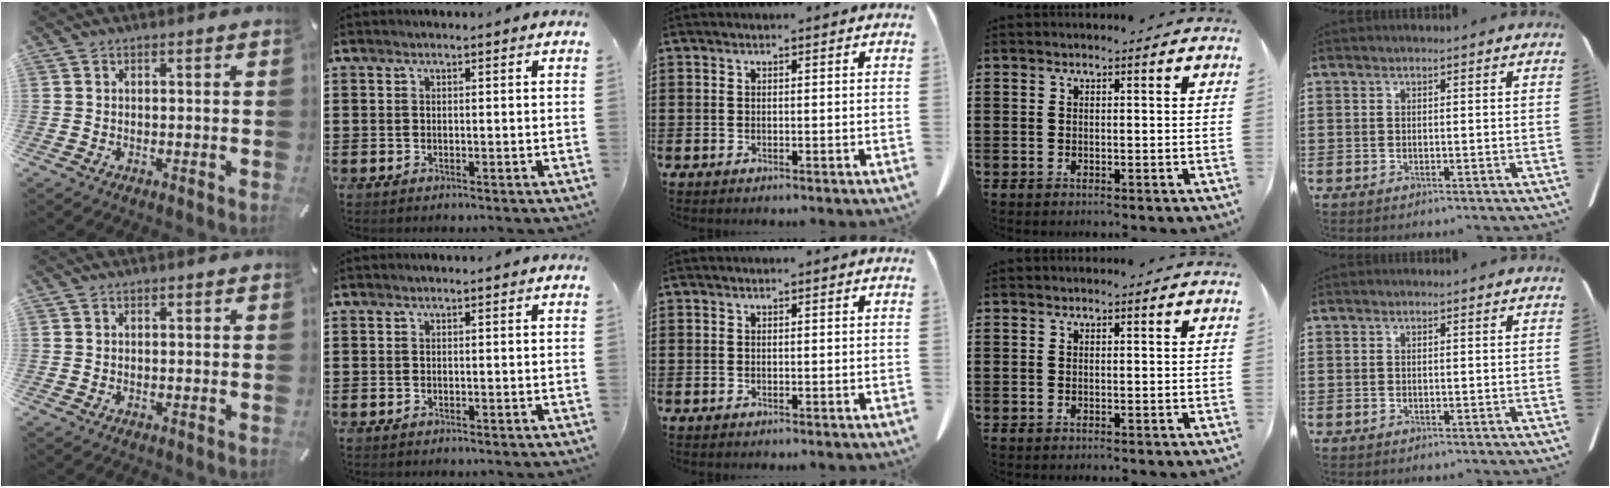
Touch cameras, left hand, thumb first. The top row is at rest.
{}